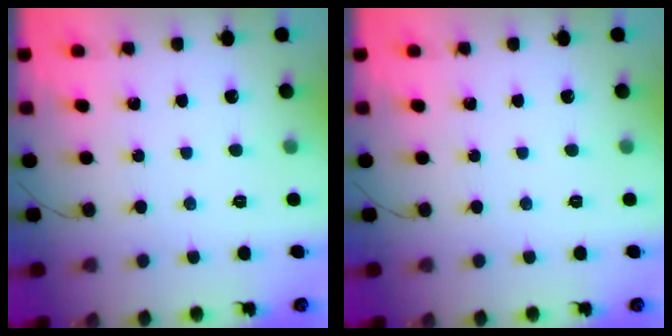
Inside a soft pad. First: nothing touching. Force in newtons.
{"total": 0.0}